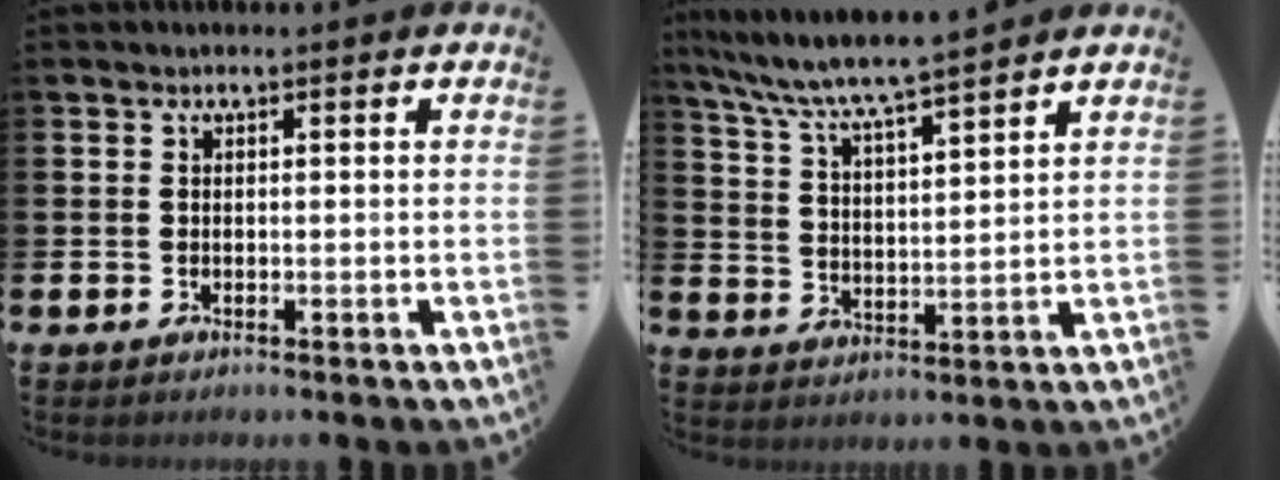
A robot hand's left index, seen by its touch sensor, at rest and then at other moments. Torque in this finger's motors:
{"motor_torque": [0.23, -0.16, 0.84, 0.17]}